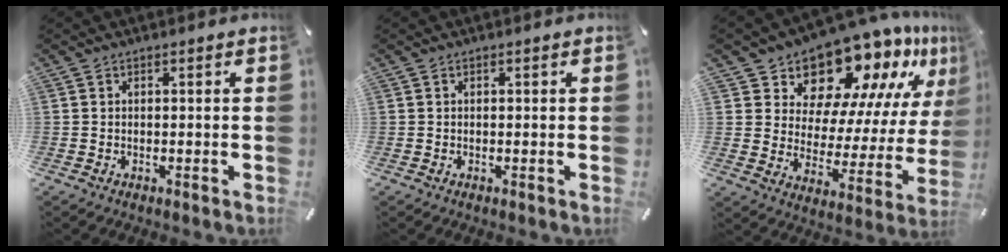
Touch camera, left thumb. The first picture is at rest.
{"total": 0.0}
{"total": 15.1, "force": [13.6, 6.1, 2.9], "torque": [-0.042, -0.142, 0.226]}